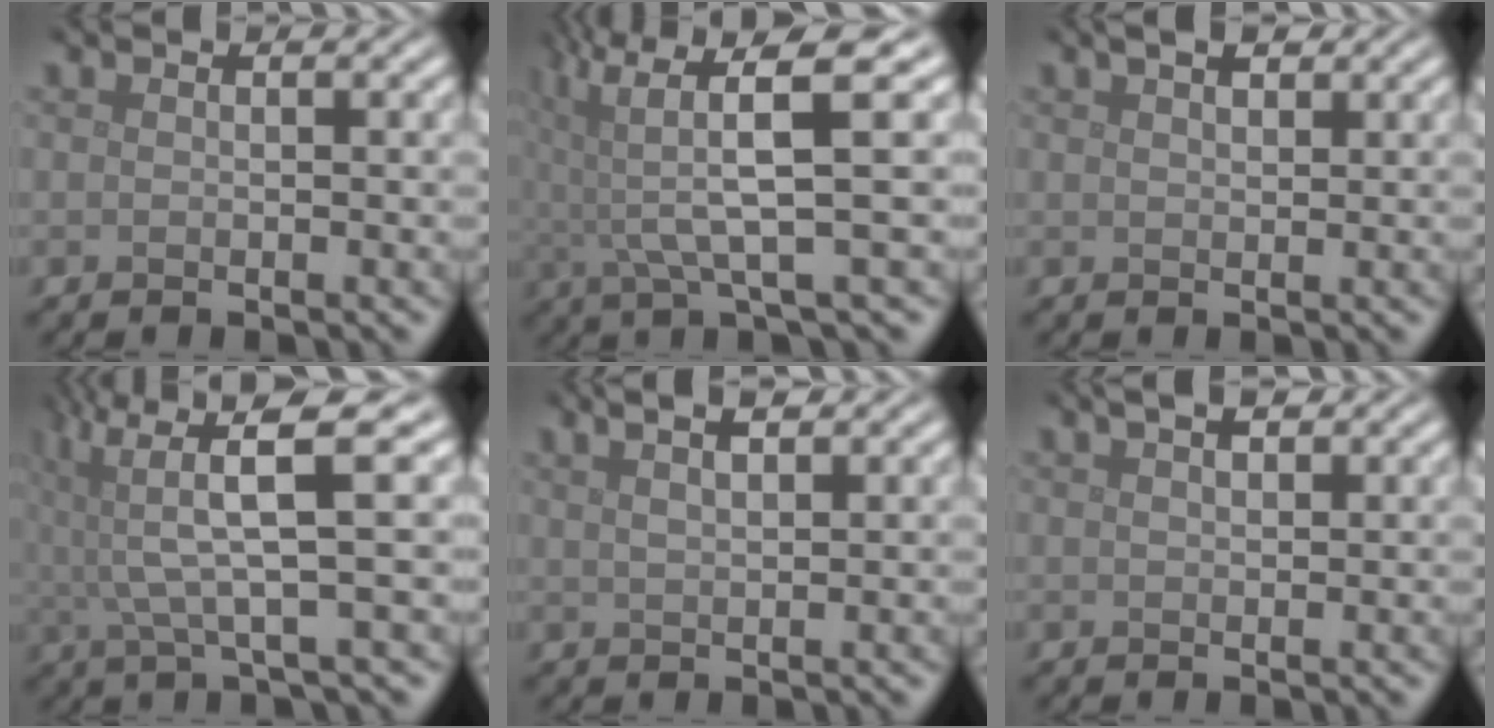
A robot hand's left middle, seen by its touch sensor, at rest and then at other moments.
{"total": 6.7, "force": [1.8, 1.0, 6.4], "torque": [-0.119, 0.009, 0.027]}
{"total": 2.0, "force": [1.4, 0.8, 1.1], "torque": [-0.013, 0.000, 0.024]}
{"total": 6.2, "force": [2.2, 0.9, 5.8], "torque": [-0.112, 0.011, 0.035]}
{"total": 4.7, "force": [3.0, 1.8, 3.2], "torque": [-0.037, 0.027, 0.023]}
{"total": 2.5, "force": [1.6, 1.1, 1.5], "torque": [-0.017, 0.005, 0.017]}